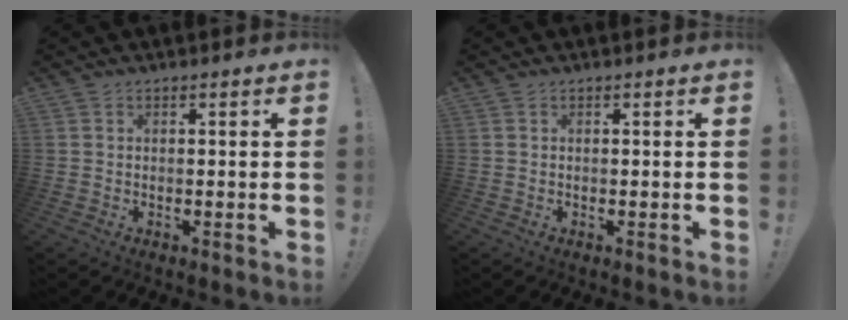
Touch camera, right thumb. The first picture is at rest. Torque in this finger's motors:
{"motor_torque": [0.00, 0.00, 0.00, 0.00, 0.00]}